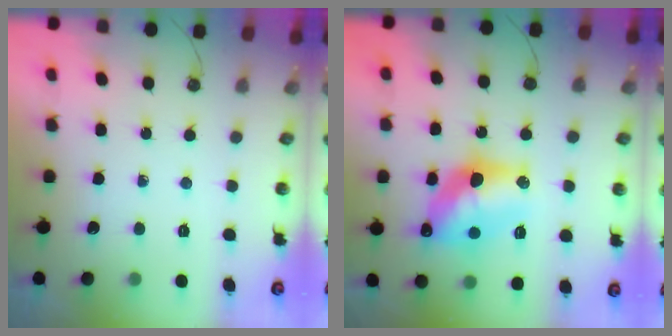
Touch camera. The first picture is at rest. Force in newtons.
{"total": 14.4, "press": 14.3, "slide": 1.3}